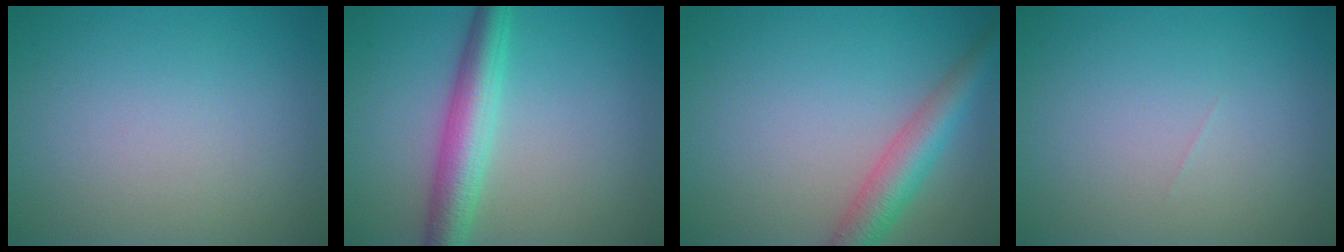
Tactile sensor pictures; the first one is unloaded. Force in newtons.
{"total": 4.9, "press": 4.9, "slide": 0.0}
{"total": 4.4, "press": 4.4, "slide": 0.1}
{"total": 0.0}